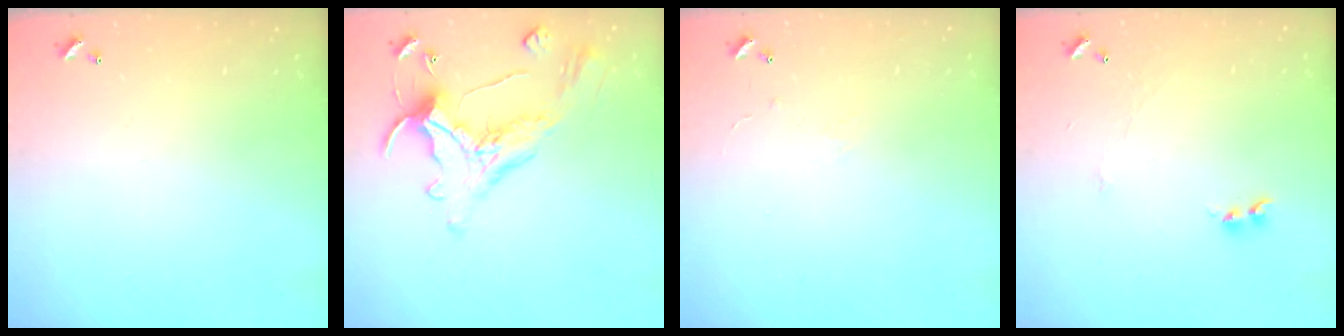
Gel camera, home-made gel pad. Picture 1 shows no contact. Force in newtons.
{"total": 2.5, "press": 2.2, "slide": 1.2}
{"total": 0.9, "press": 0.7, "slide": 0.5}
{"total": 3.6, "press": 3.6, "slide": 0.5}